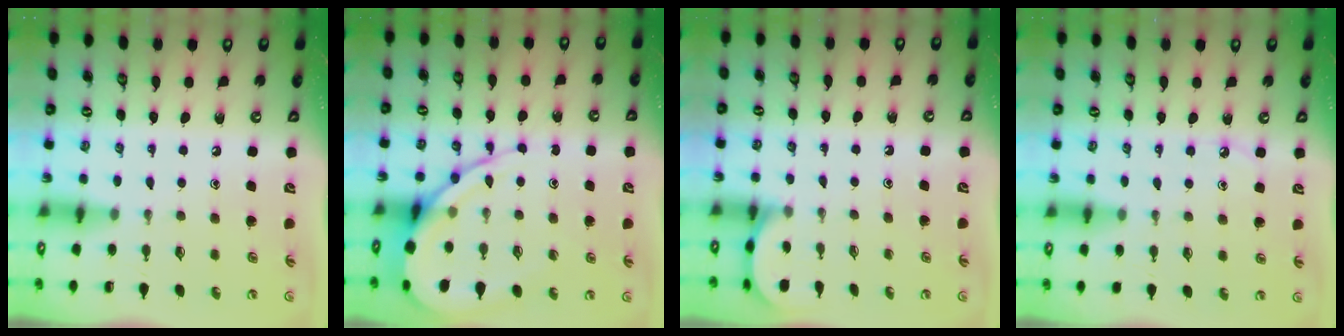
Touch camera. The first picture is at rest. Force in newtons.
{"total": 12.1, "press": 12.1, "slide": 0.9}
{"total": 1.4, "press": 1.4, "slide": 0.1}
{"total": 3.7, "press": 3.7, "slide": 0.5}